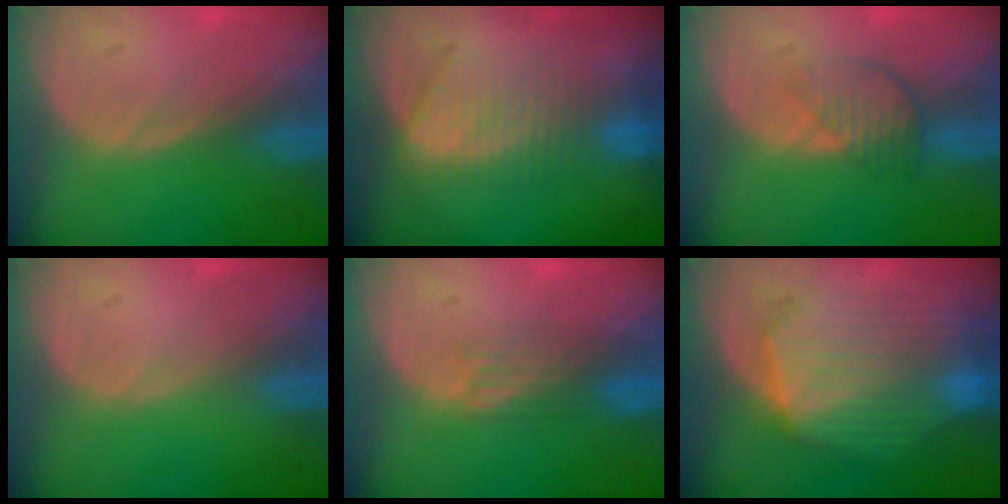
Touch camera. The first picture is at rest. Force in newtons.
{"total": 7.4, "press": 7.3, "slide": 1.3}
{"total": 3.9, "press": 3.6, "slide": 1.4}
{"total": 0.0}
{"total": 3.9, "press": 3.2, "slide": 2.2}
{"total": 10.6, "press": 10.6, "slide": 0.8}